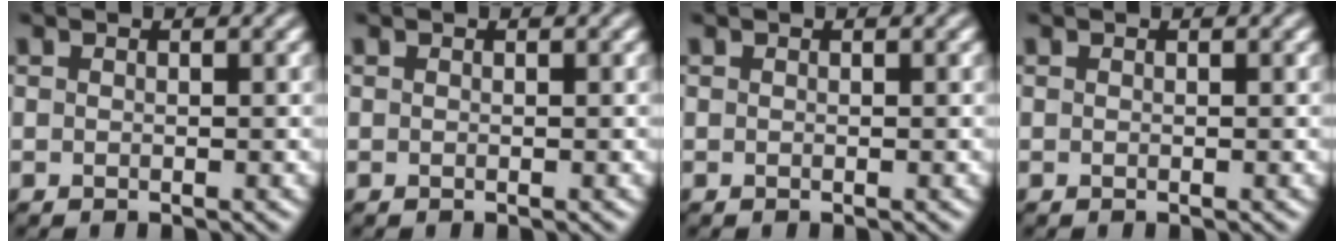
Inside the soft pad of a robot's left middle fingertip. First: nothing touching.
{"total": 0.0}
{"total": 0.0}
{"total": 0.0}